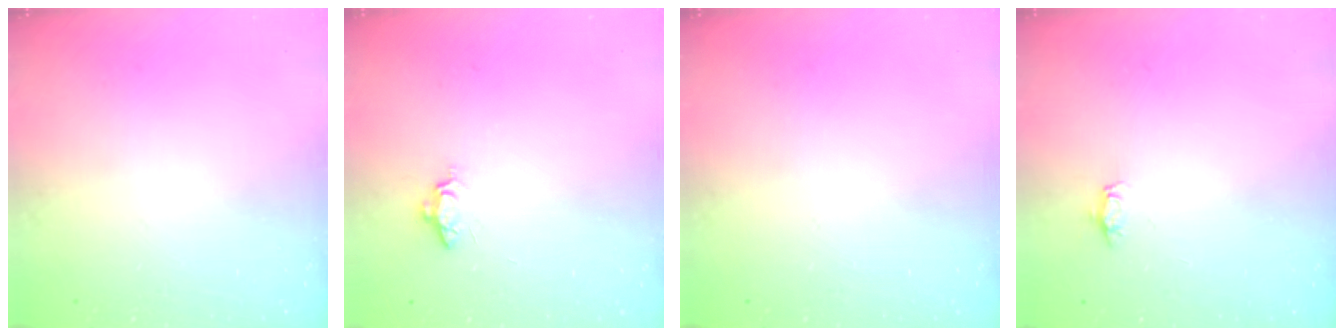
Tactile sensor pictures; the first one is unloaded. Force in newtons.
{"total": 4.8, "press": 4.7, "slide": 0.5}
{"total": 0.0}
{"total": 3.2, "press": 3.2, "slide": 0.4}